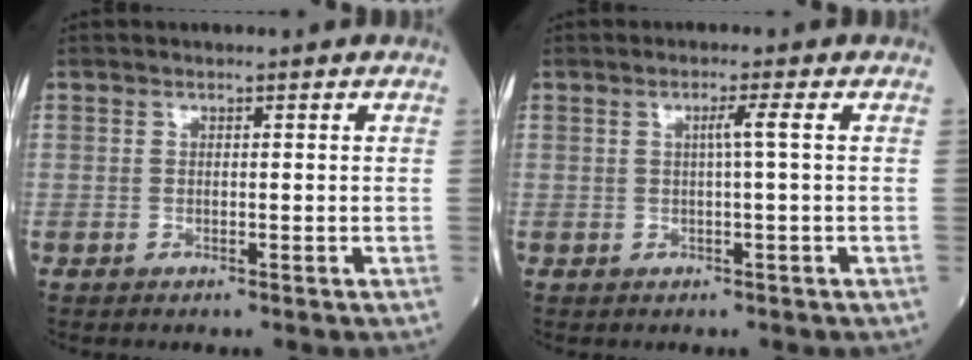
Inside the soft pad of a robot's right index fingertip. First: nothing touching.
{"total": 2.0, "force": [0.2, -0.7, 1.9], "torque": [-0.033, 0.000, 0.004]}